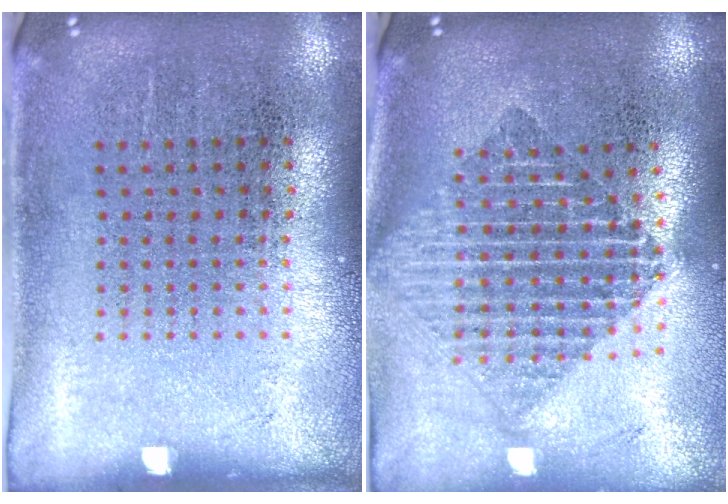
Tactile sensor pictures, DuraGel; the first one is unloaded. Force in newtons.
{"total": 1.9, "press": 1.6, "slide": 1.0}